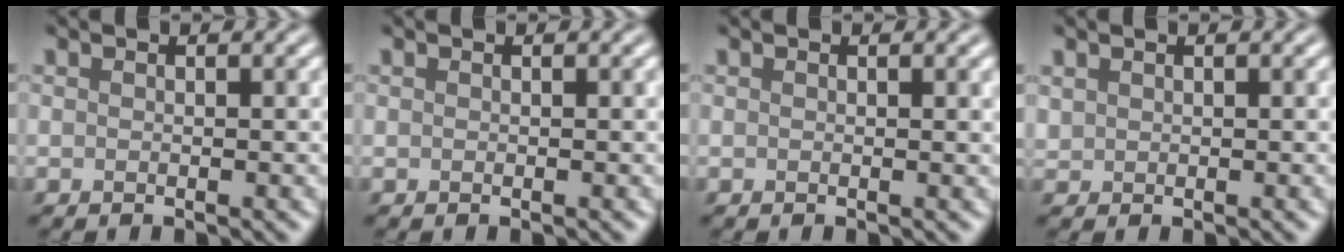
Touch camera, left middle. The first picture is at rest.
{"total": 0.0}
{"total": 0.6, "force": [0.3, 0.1, 0.5], "torque": [-0.003, 0.002, 0.003]}
{"total": 0.7, "force": [0.6, 0.5, 0.1], "torque": [-0.003, -0.001, 0.015]}